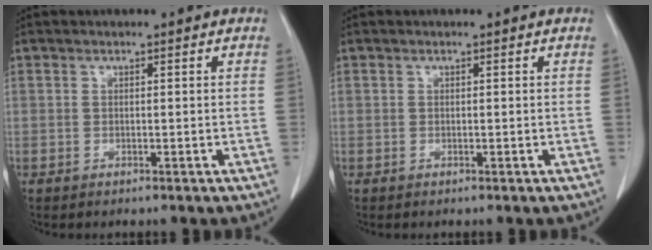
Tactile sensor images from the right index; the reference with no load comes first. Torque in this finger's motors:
{"motor_torque": [0.00, 0.00, 0.00, 0.00]}